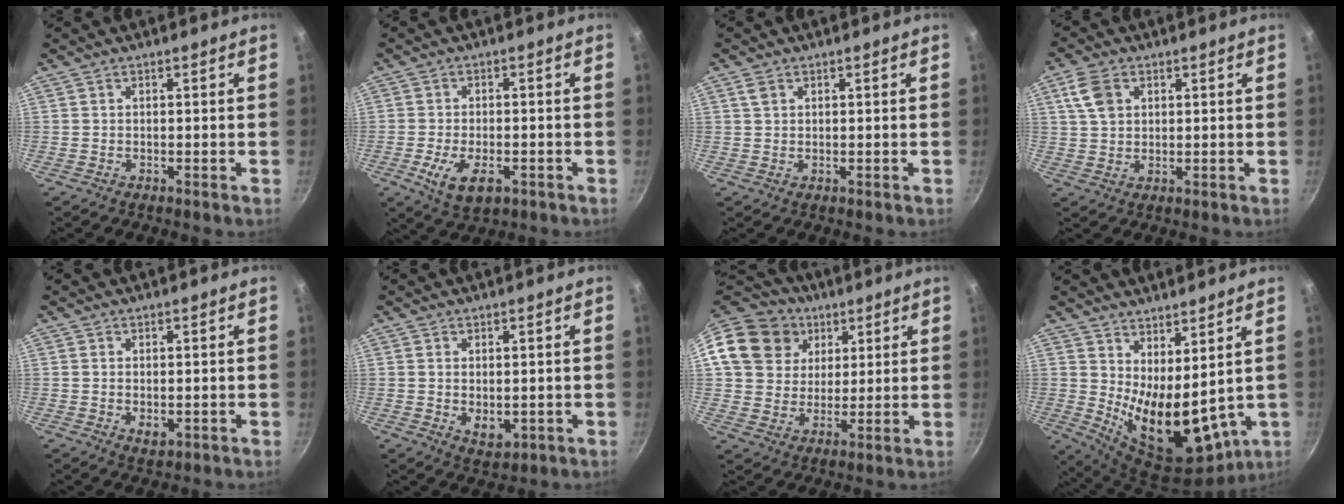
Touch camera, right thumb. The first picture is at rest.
{"total": 7.9, "force": [-3.0, 4.2, 6.0], "torque": [-0.105, 0.001, -0.045]}
{"total": 1.6, "force": [0.8, 1.1, 0.9], "torque": [-0.015, -0.001, 0.016]}
{"total": 6.2, "force": [2.3, 4.2, 3.8], "torque": [-0.068, -0.001, 0.043]}
{"total": 2.5, "force": [-0.2, 1.5, 1.9], "torque": [-0.031, -0.007, -0.002]}
{"total": 4.2, "force": [0.0, 2.7, 3.2], "torque": [-0.048, -0.015, 0.005]}
{"total": 16.6, "force": [6.8, 13.8, 6.2], "torque": [-0.101, 0.003, 0.118]}
{"total": 15.5, "force": [3.6, 7.3, 13.1], "torque": [-0.187, -0.051, 0.084]}